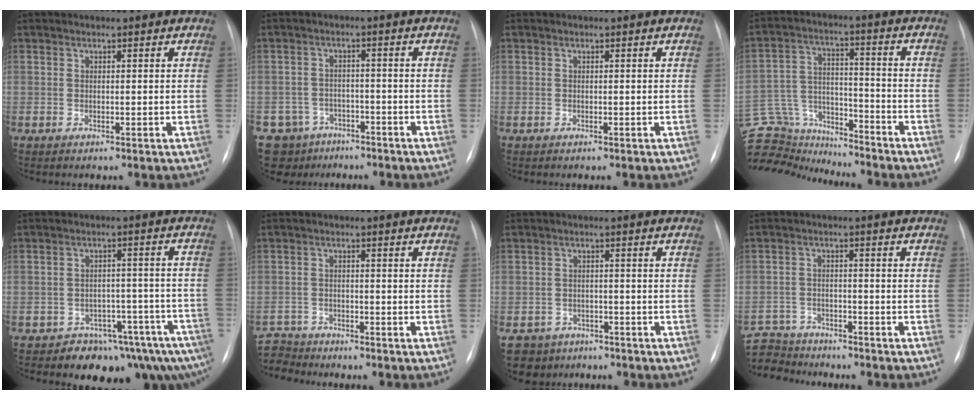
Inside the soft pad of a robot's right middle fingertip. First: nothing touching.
{"total": 6.8, "force": [-4.7, 5.0, 0.0], "torque": [0.005, 0.019, -0.067]}
{"total": 0.0}
{"total": 15.0, "force": [-14.5, 2.9, 2.1], "torque": [-0.039, 0.043, -0.241]}
{"total": 9.7, "force": [-8.0, 4.3, 3.3], "torque": [-0.007, 0.042, -0.106]}
{"total": 5.5, "force": [-5.2, 1.6, -0.9], "torque": [0.023, -0.001, -0.098]}
{"total": 6.3, "force": [-4.4, 4.4, 0.3], "torque": [-0.003, 0.007, -0.063]}
{"total": 9.6, "force": [-9.0, 3.2, 1.3], "torque": [-0.032, 0.007, -0.150]}